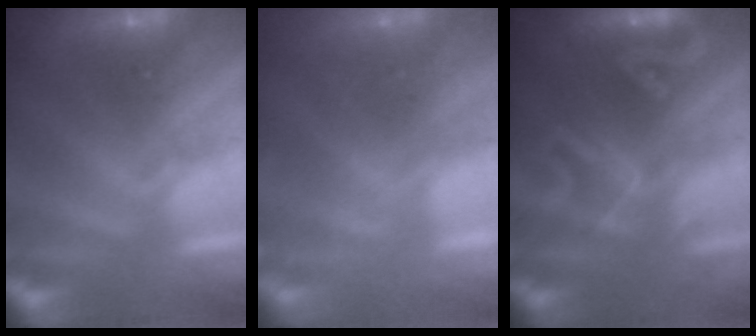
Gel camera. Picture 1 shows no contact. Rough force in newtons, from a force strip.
{"total": 2.3}
{"total": 2.6}